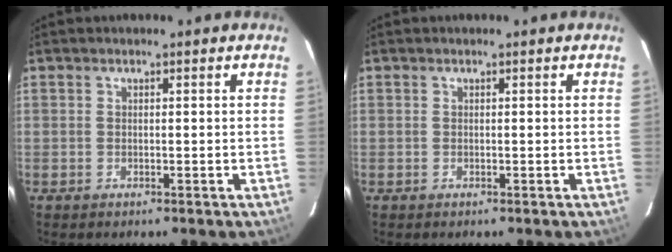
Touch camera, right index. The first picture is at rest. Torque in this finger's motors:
{"motor_torque": [0.60, 0.60, -0.03, 0.00]}